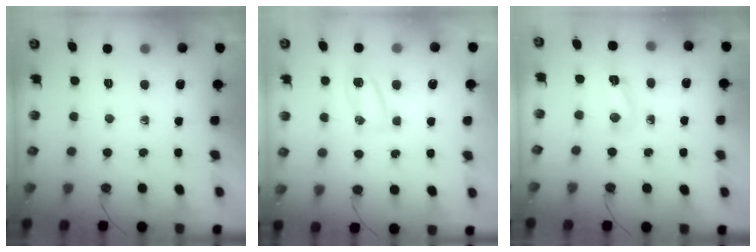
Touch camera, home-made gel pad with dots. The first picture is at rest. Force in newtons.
{"total": 5.8, "press": 5.6, "slide": 1.6}
{"total": 3.5, "press": 3.1, "slide": 1.5}